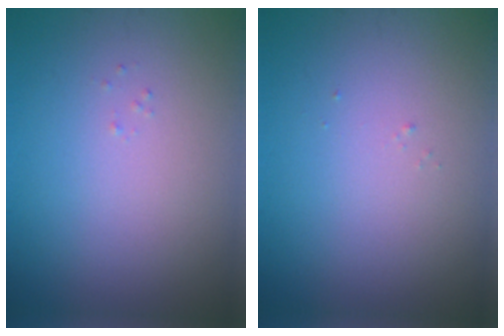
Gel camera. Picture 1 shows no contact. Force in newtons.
{"total": 0.0}